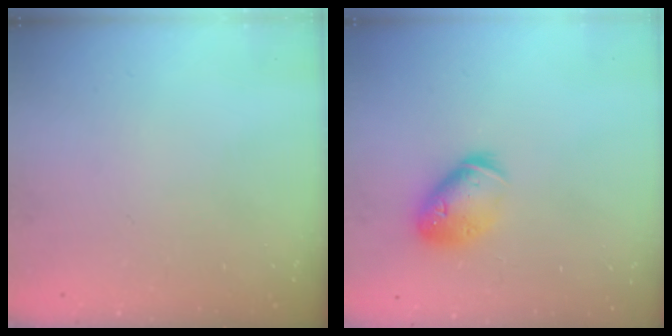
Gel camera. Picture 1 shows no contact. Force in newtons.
{"total": 11.8, "press": 11.6, "slide": 1.8}